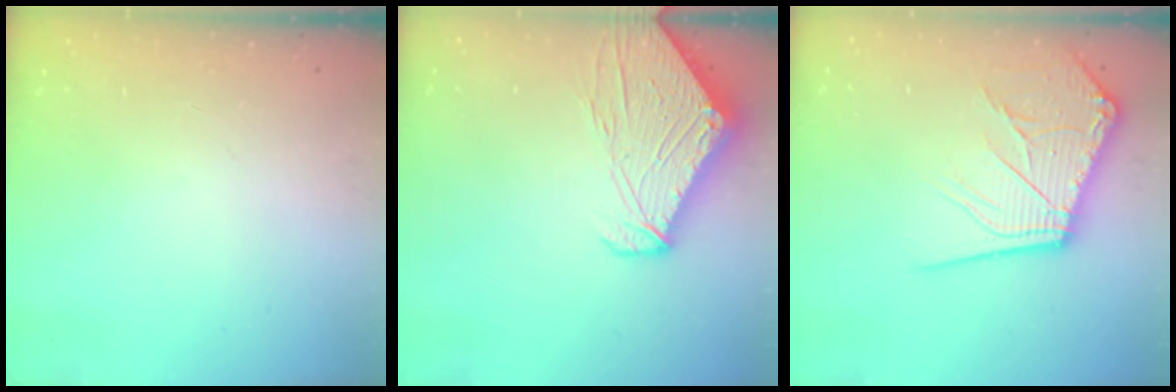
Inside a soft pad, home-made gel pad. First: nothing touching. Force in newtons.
{"total": 10.2, "press": 10.1, "slide": 1.3}
{"total": 14.8, "press": 14.7, "slide": 2.0}